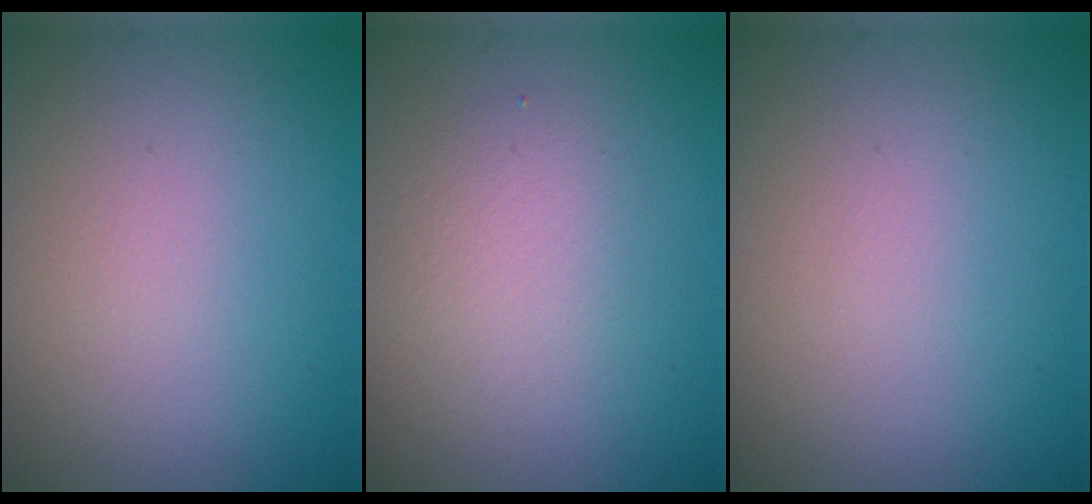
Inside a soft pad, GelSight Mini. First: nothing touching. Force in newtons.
{"total": 2.3, "press": 2.3, "slide": 0.1}
{"total": 0.0}